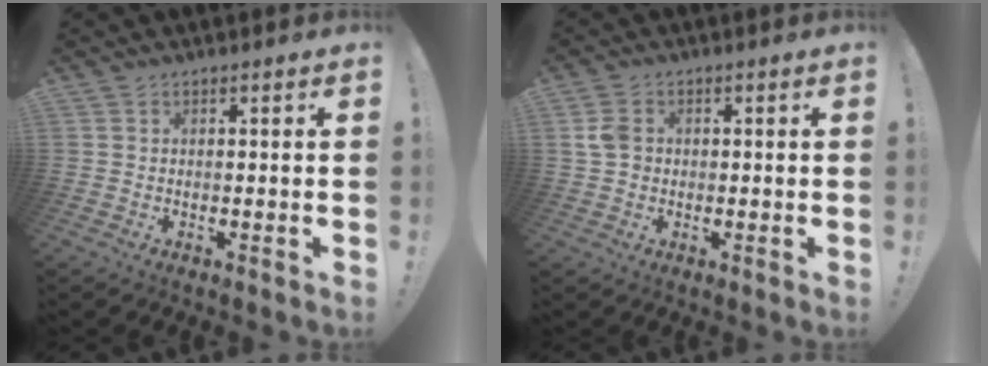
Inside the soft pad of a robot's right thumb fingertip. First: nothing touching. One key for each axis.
{"total": 4.7, "fx": 0.4, "fy": 3.8, "fz": 2.7, "tx": -0.047, "ty": 0.006, "tz": 0.009}